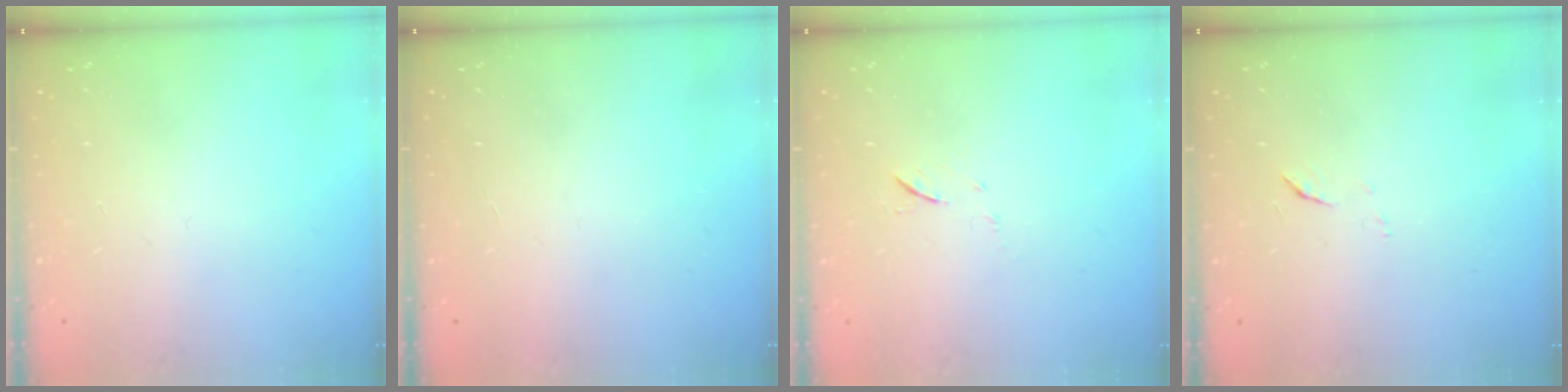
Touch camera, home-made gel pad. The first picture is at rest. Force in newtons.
{"total": 1.7, "press": 1.6, "slide": 0.1}
{"total": 5.2, "press": 5.1, "slide": 0.7}
{"total": 4.1, "press": 4.1, "slide": 0.3}